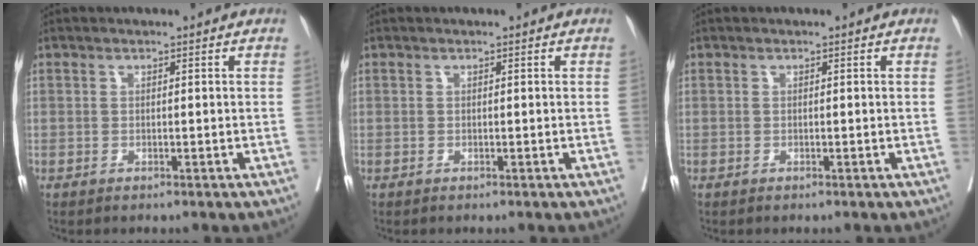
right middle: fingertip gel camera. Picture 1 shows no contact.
{"total": 0.0}
{"total": 0.0}